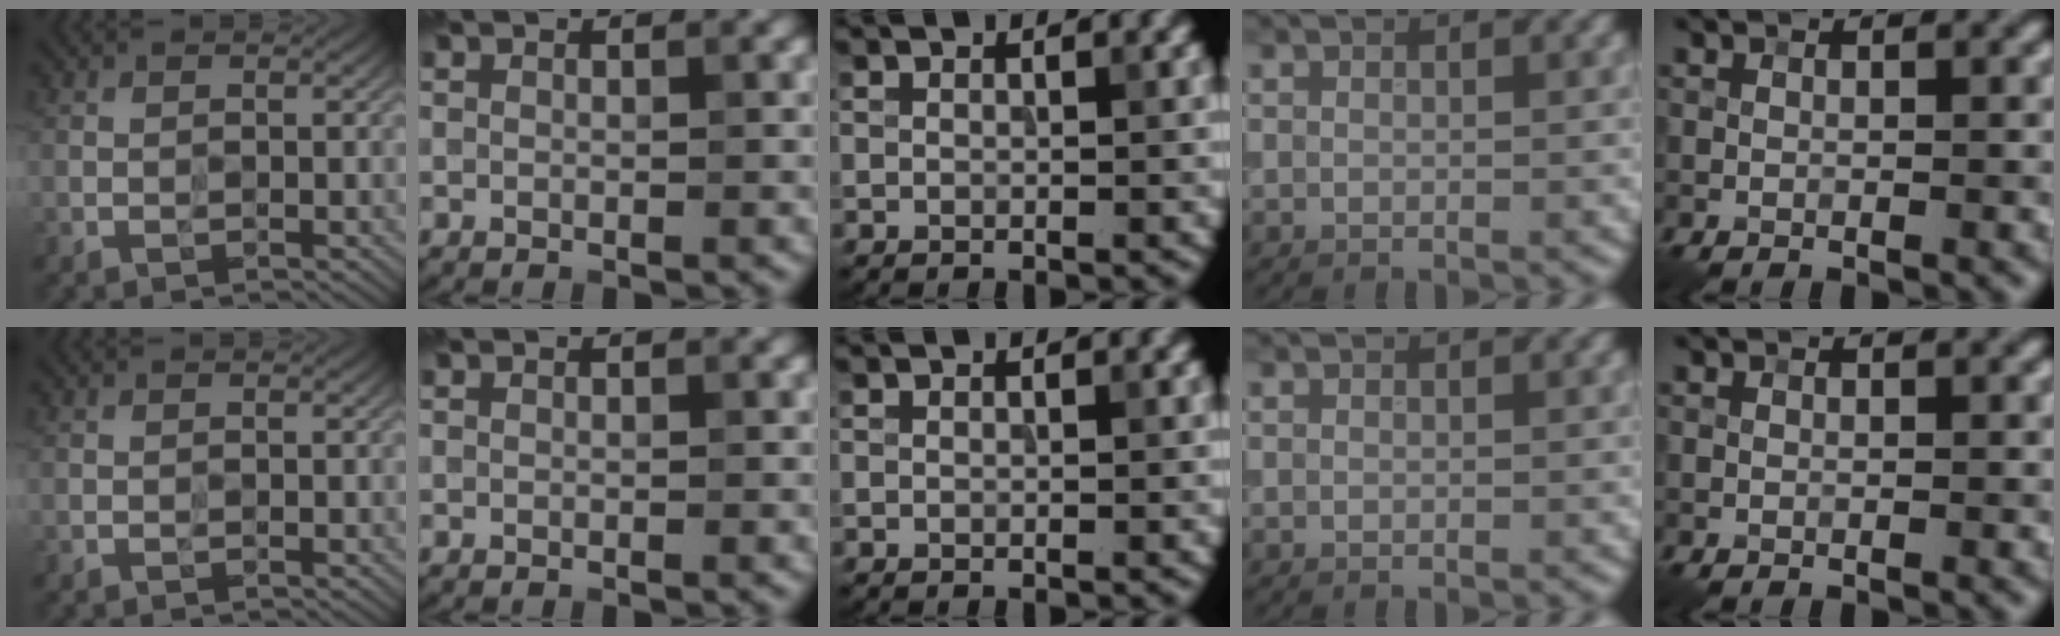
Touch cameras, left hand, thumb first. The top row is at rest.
{}